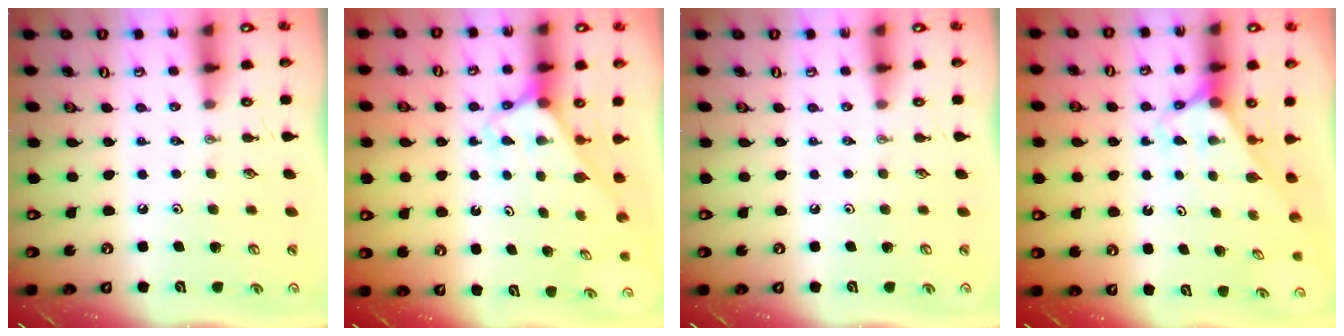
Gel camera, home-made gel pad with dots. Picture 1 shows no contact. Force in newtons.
{"total": 2.6, "press": 2.6, "slide": 0.2}
{"total": 0.0}
{"total": 2.7, "press": 2.7, "slide": 0.2}